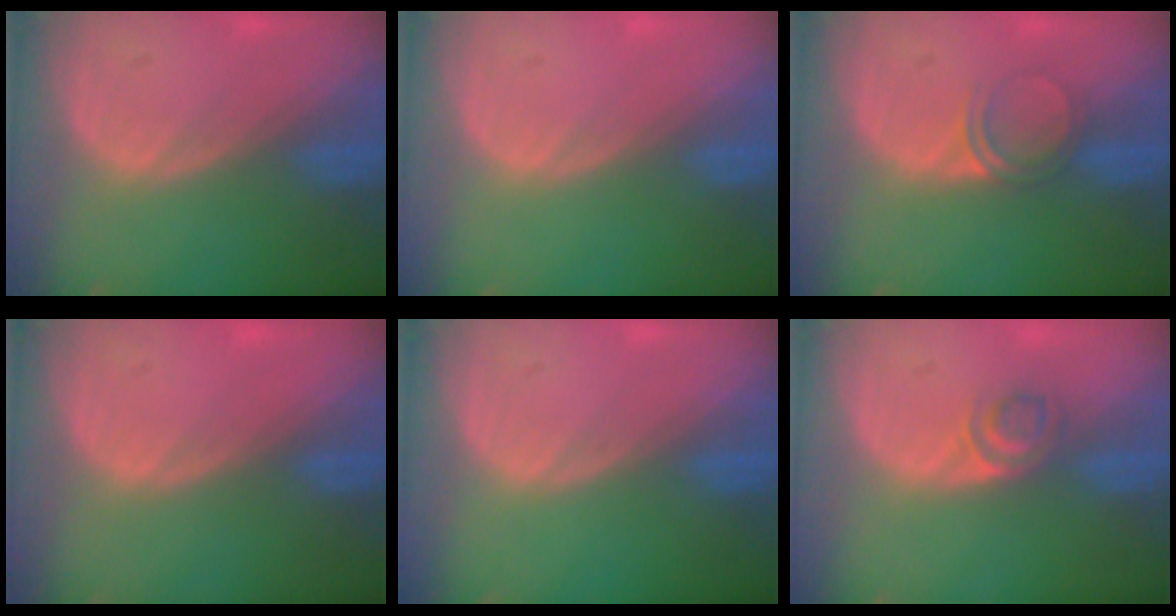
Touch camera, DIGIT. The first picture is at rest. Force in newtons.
{"total": 0.0}
{"total": 2.9, "press": 2.6, "slide": 1.1}
{"total": 0.5, "press": 0.0, "slide": 0.5}
{"total": 0.0}
{"total": 2.8, "press": 2.7, "slide": 1.0}